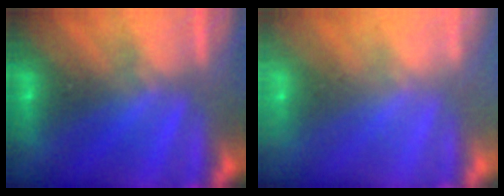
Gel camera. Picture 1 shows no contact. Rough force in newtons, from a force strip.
{"total": 9.1}